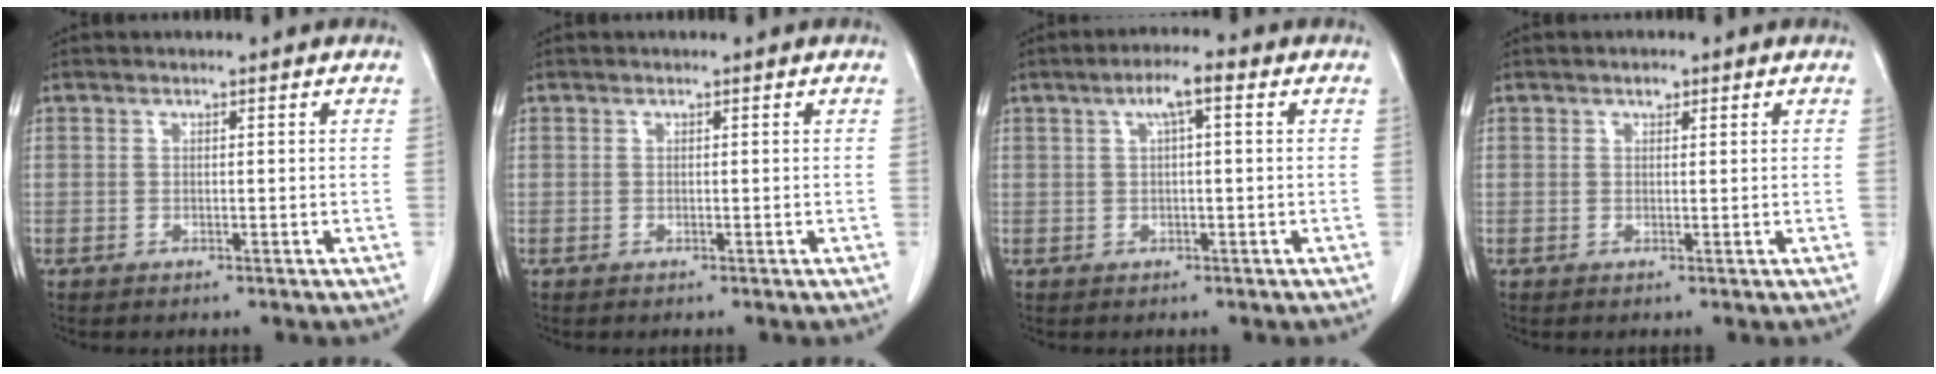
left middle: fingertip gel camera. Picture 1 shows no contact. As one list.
[{"total": 0.0}, {"total": 3.8, "force": [1.4, 0.5, 3.5], "torque": [-0.063, 0.014, 0.023]}, {"total": 1.0, "force": [0.7, 0.6, 0.6], "torque": [-0.010, 0.000, 0.010]}]